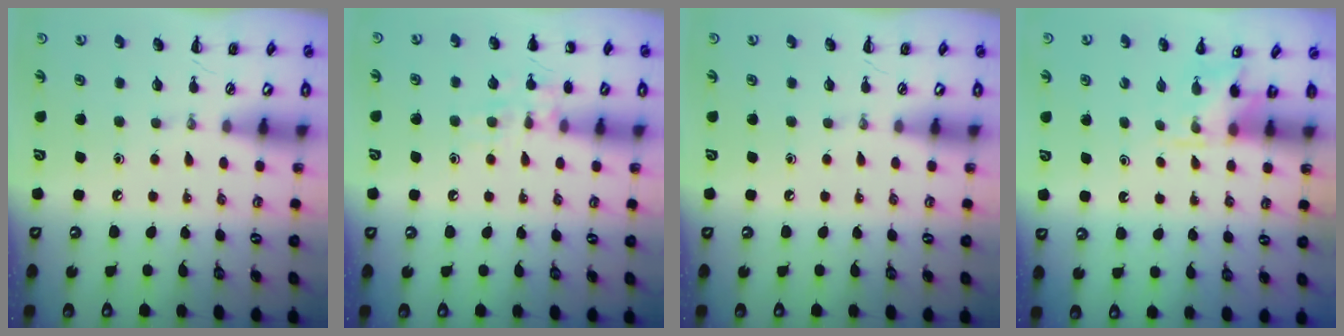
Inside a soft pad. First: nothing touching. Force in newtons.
{"total": 8.7, "press": 8.6, "slide": 0.8}
{"total": 0.0}
{"total": 3.2, "press": 3.1, "slide": 0.7}